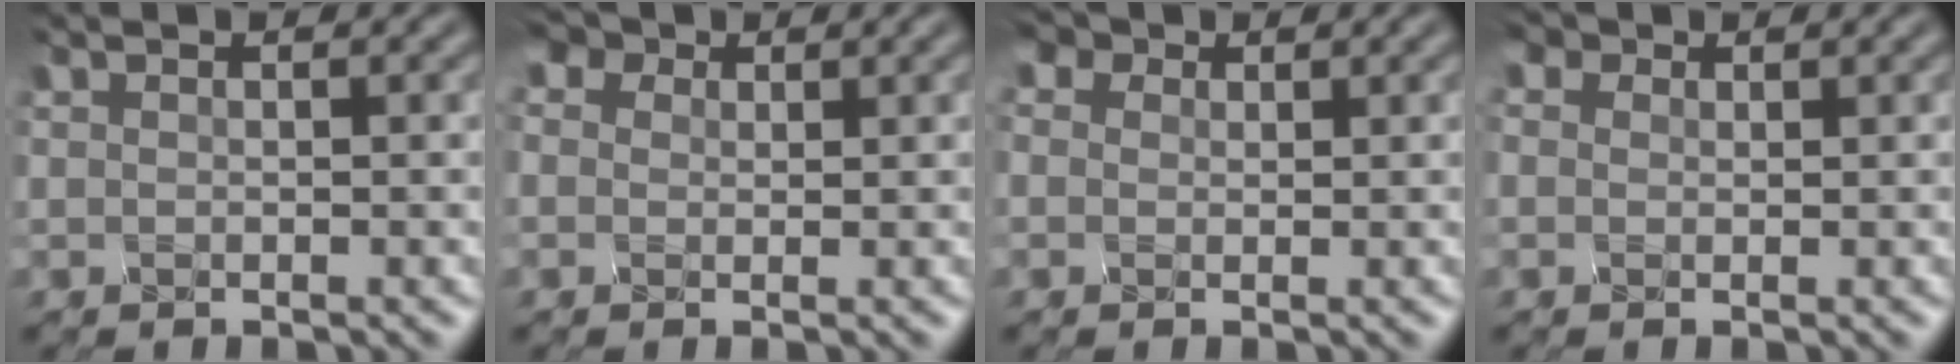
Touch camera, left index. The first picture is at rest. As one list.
[{"total": 3.9, "force": [2.5, 2.6, 1.4], "torque": [-0.060, 0.002, 0.051]}, {"total": 3.1, "force": [2.0, 2.1, 0.9], "torque": [-0.046, 0.004, 0.043]}, {"total": 1.7, "force": [1.2, 1.2, 0.2], "torque": [-0.025, 0.000, 0.031]}]